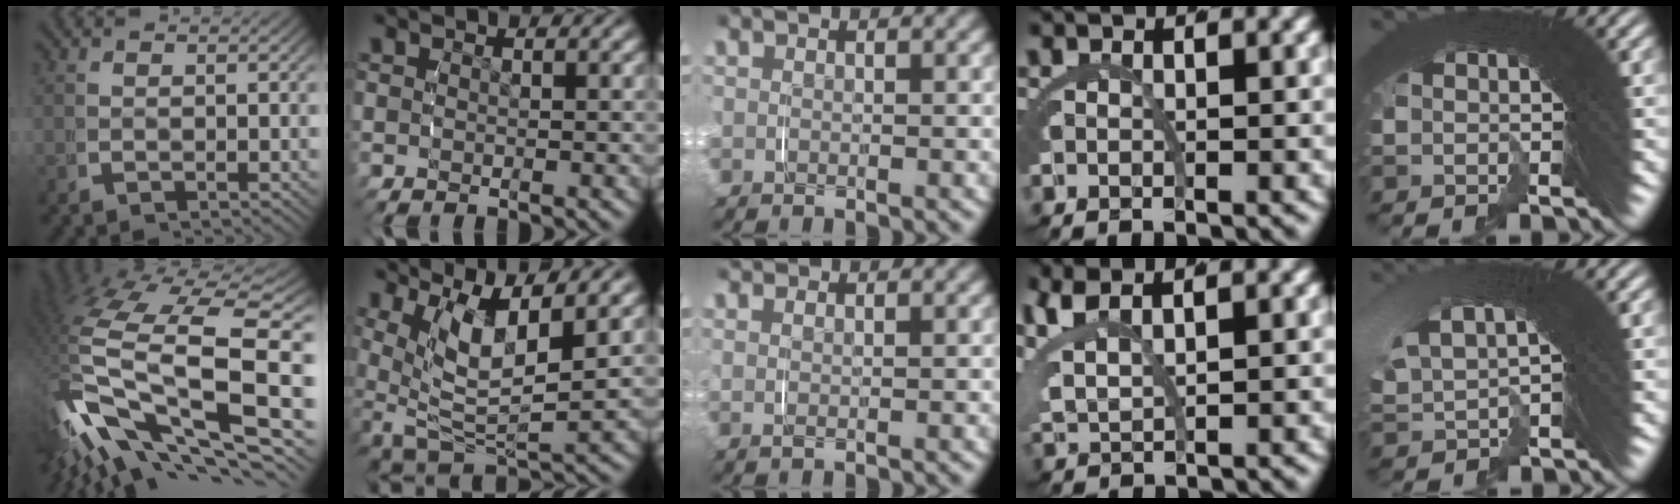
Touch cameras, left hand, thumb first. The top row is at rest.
{"thumb": {"total": 18.3, "force": [-0.1, 9.6, 15.6], "torque": [-0.346, -0.047, 0.037]}, "index": {"total": 7.1, "force": [-0.1, 4.4, 5.5], "torque": [-0.124, -0.046, 0.023]}, "middle": {"total": 1.2, "force": [1.0, 0.2, 0.6], "torque": [-0.011, 0.003, 0.017]}, "ring": {"total": 3.3, "force": [3.0, 0.7, 1.1], "torque": [-0.036, 0.007, 0.061]}, "little": {"total": 3.1, "force": [2.9, 0.8, 0.2], "torque": [0.003, 0.021, 0.048]}}